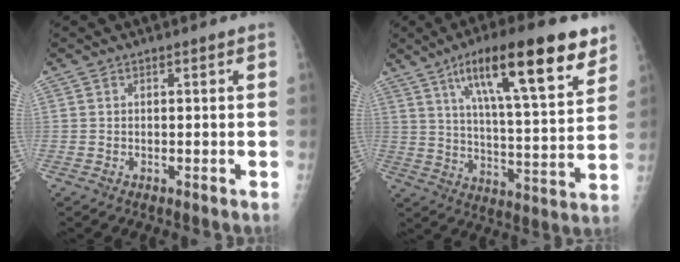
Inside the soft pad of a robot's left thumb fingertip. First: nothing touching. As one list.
[{"total": 22.0, "force": [12.6, 5.4, 17.2], "torque": [-0.245, -0.036, 0.203]}]